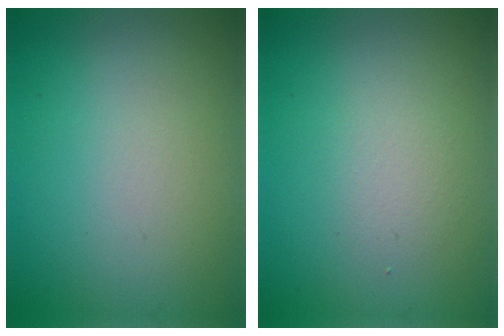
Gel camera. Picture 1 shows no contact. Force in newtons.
{"total": 1.6, "press": 1.6, "slide": 0.1}